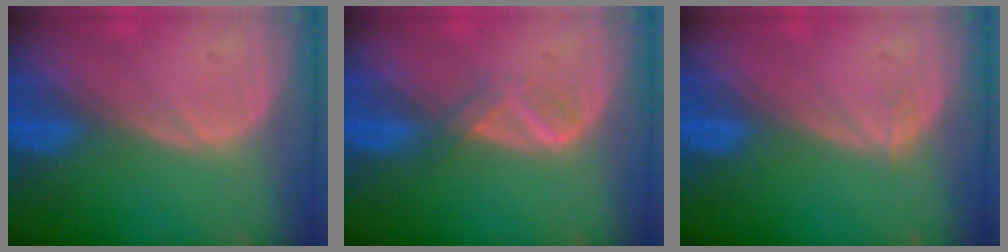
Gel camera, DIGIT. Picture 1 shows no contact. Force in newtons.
{"total": 2.1, "press": 2.1, "slide": 0.2}
{"total": 0.5, "press": 0.5, "slide": 0.2}